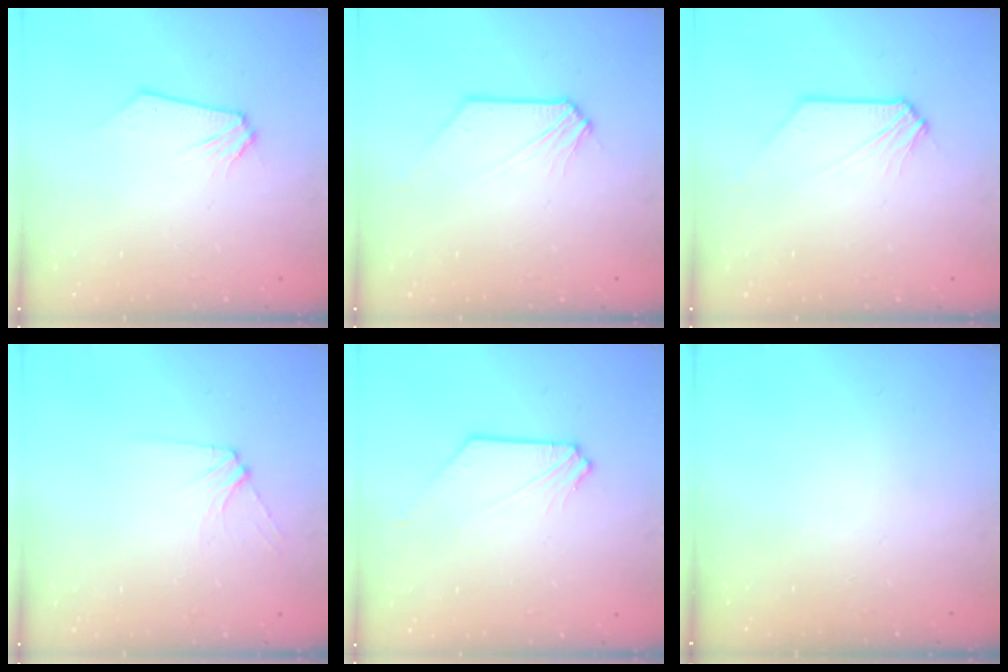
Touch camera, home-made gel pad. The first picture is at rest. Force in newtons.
{"total": 0.7, "press": 0.7, "slide": 0.1}
{"total": 0.7, "press": 0.7, "slide": 0.1}
{"total": 4.9, "press": 4.8, "slide": 0.6}
{"total": 1.3, "press": 1.3, "slide": 0.2}
{"total": 0.0}